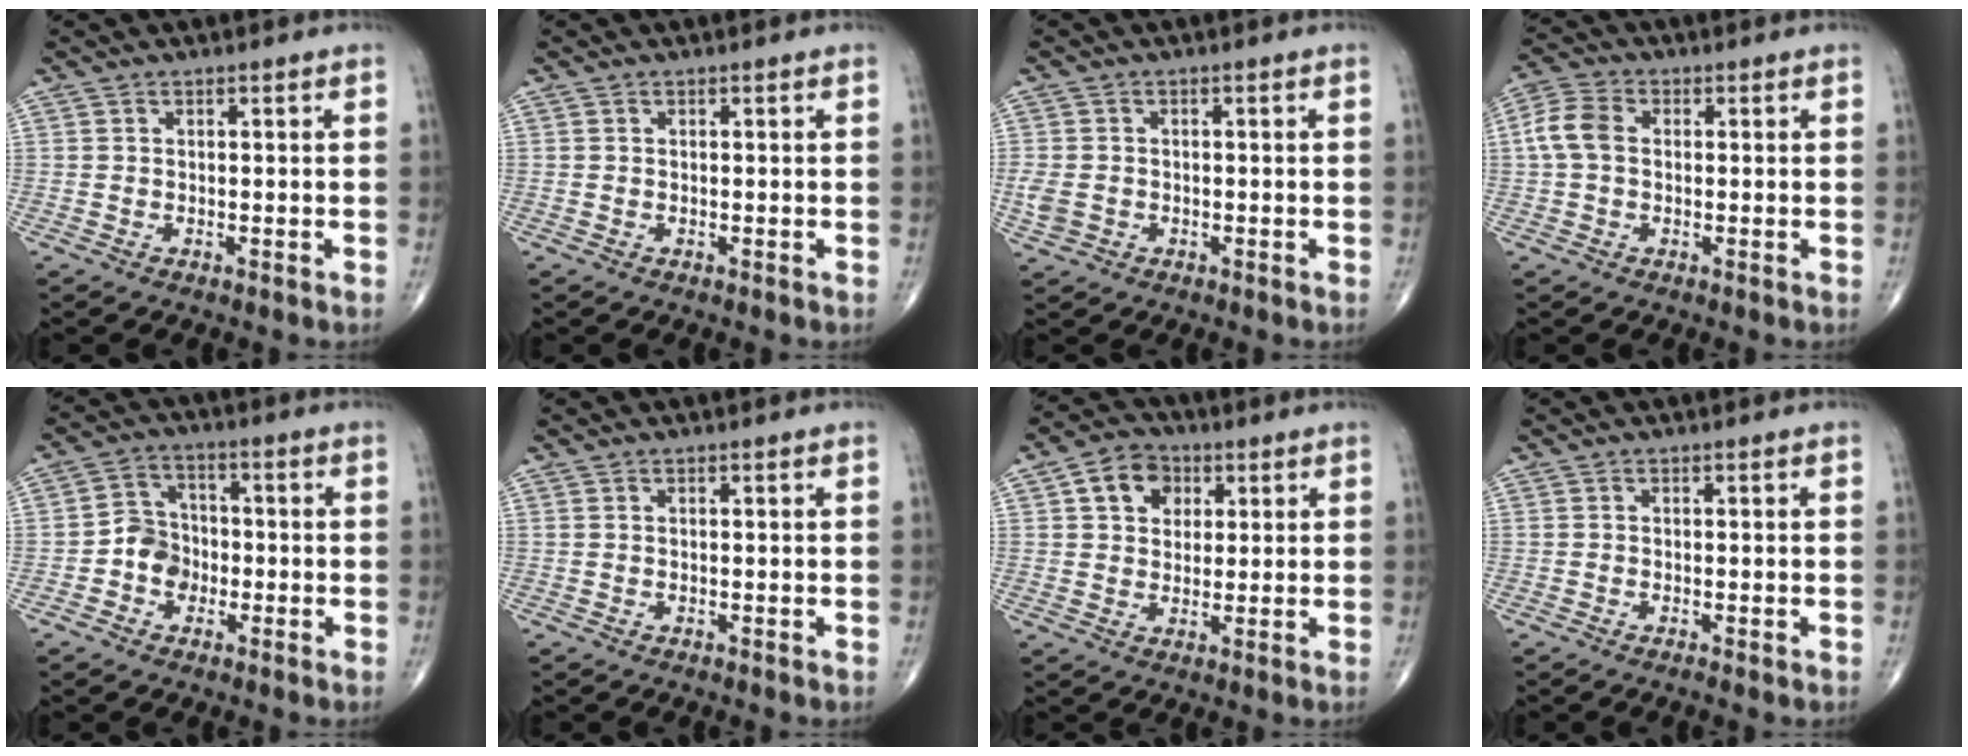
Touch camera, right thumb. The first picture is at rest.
{"total": 0.0}
{"total": 3.8, "force": [-0.9, 3.0, 2.1], "torque": [-0.052, 0.005, -0.014]}
{"total": 6.2, "force": [0.4, 4.4, 4.4], "torque": [-0.098, 0.019, 0.001]}
{"total": 6.3, "force": [-1.8, 5.4, 2.6], "torque": [-0.018, 0.024, -0.044]}
{"total": 0.0}
{"total": 7.8, "force": [2.6, 6.1, 4.1], "torque": [-0.040, 0.000, 0.036]}
{"total": 0.8, "force": [-0.4, 0.1, 0.7], "torque": [-0.016, -0.002, -0.008]}